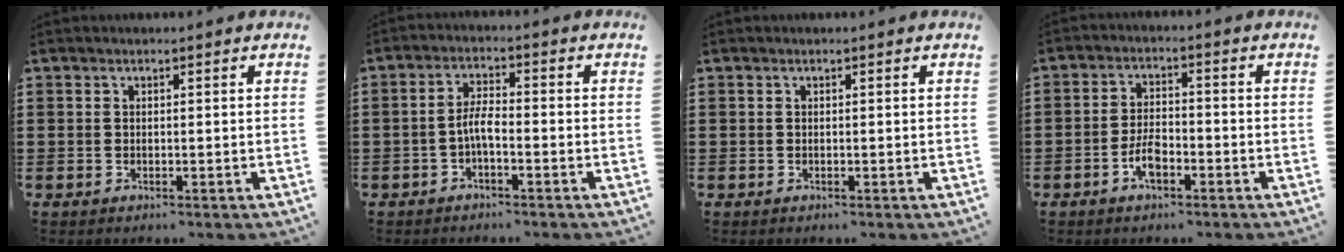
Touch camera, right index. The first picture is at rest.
{"total": 3.6, "force": [-1.6, 0.8, 3.2], "torque": [-0.072, -0.002, -0.035]}
{"total": 0.0}
{"total": 4.5, "force": [-2.2, 2.0, 3.5], "torque": [-0.080, 0.000, -0.045]}